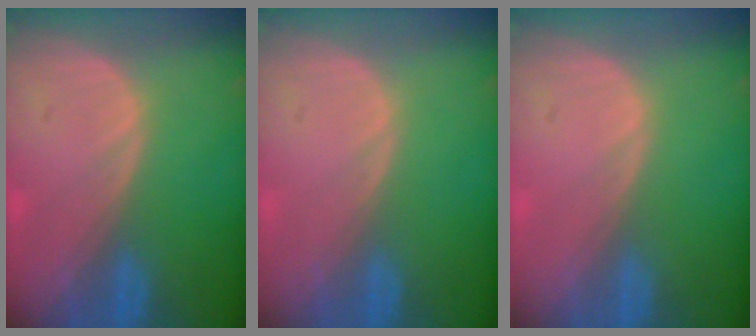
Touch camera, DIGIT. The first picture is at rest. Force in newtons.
{"total": 0.0}
{"total": 0.0}